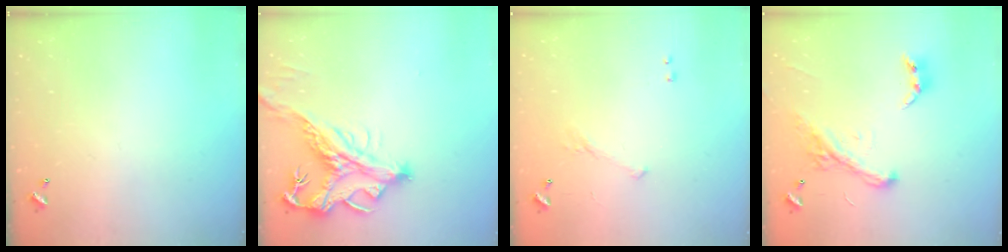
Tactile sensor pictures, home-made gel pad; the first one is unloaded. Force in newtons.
{"total": 4.6, "press": 4.4, "slide": 1.4}
{"total": 5.8, "press": 5.8, "slide": 0.8}
{"total": 2.2, "press": 2.2, "slide": 0.1}